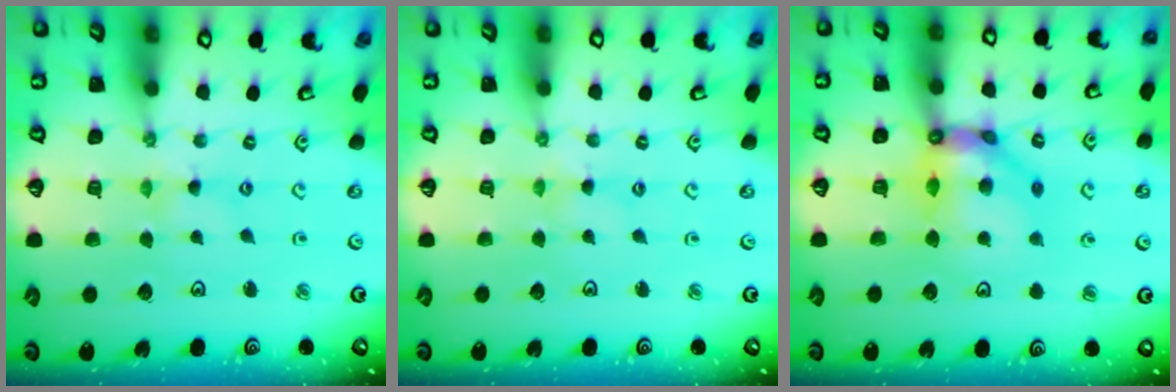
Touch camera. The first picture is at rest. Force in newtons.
{"total": 0.9, "press": 0.9, "slide": 0.2}
{"total": 12.4, "press": 12.2, "slide": 2.4}